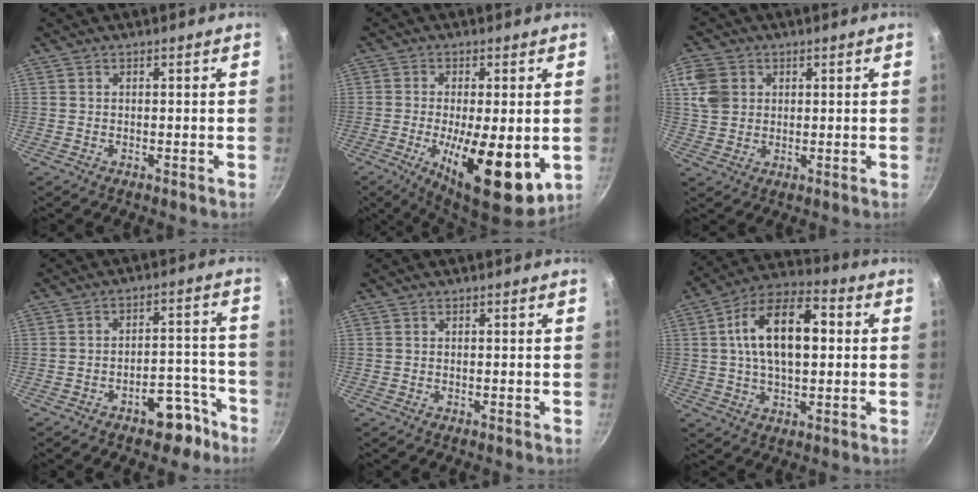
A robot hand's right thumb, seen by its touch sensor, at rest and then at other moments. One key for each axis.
{"total": 16.9, "fx": -4.1, "fy": 5.8, "fz": 15.3, "tx": -0.223, "ty": -0.027, "tz": -0.044}
{"total": 6.9, "fx": 2.0, "fy": 5.6, "fz": 3.5, "tx": -0.062, "ty": 0.001, "tz": 0.039}
{"total": 8.5, "fx": -5.5, "fy": 4.3, "fz": 4.8, "tx": -0.045, "ty": 0.058, "tz": -0.078}
{"total": 0.0}
{"total": 16.4, "fx": 2.4, "fy": 8.5, "fz": 13.8, "tx": -0.229, "ty": 0.023, "tz": 0.035}